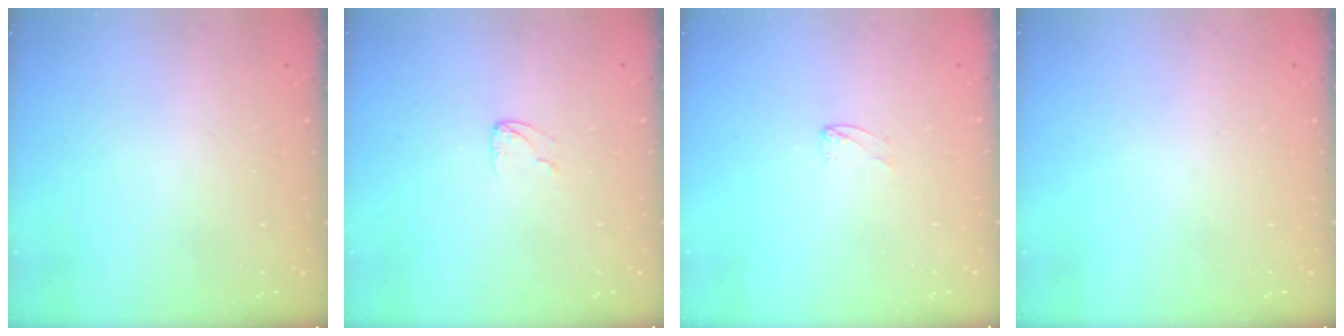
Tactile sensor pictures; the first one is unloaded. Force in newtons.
{"total": 3.0, "press": 3.0, "slide": 0.2}
{"total": 1.7, "press": 1.7, "slide": 0.1}
{"total": 0.0}